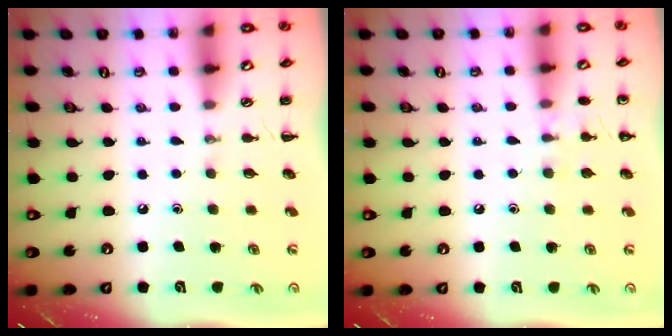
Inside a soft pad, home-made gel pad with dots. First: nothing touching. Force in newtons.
{"total": 5.8, "press": 5.6, "slide": 1.7}